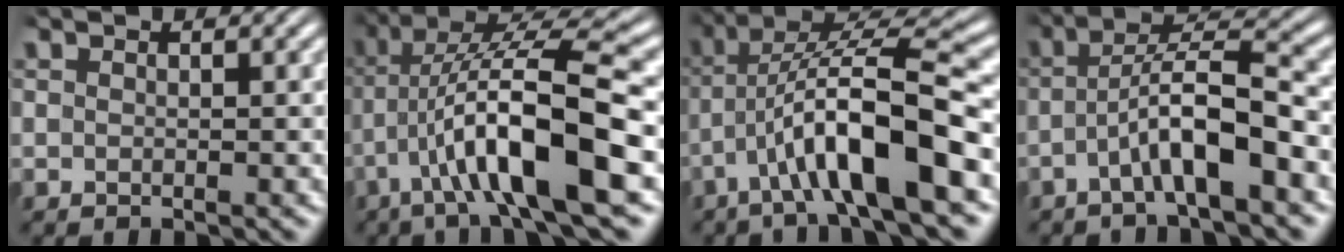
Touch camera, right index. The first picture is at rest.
{"total": 10.0, "force": [0.4, 3.4, 9.4], "torque": [-0.166, 0.001, 0.009]}
{"total": 7.9, "force": [0.0, 2.7, 7.5], "torque": [-0.130, -0.002, 0.001]}
{"total": 4.7, "force": [-1.3, 1.0, 4.4], "torque": [-0.076, 0.004, -0.025]}